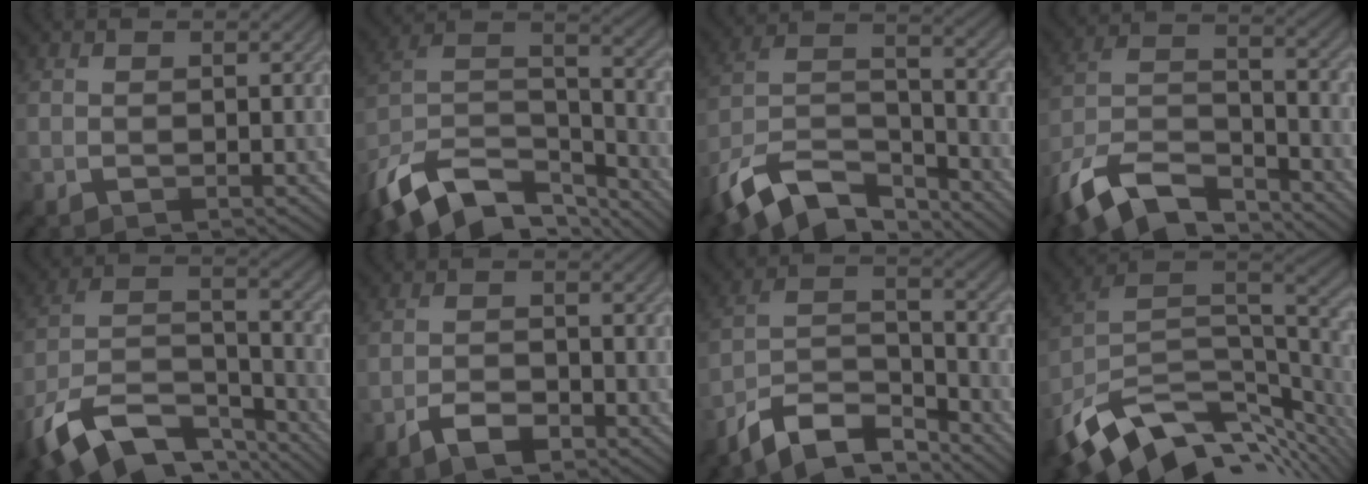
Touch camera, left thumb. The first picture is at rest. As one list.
[{"total": 15.4, "force": [-10.7, 7.5, 8.3], "torque": [-0.220, -0.007, -0.183]}, {"total": 13.5, "force": [-9.8, 5.5, 7.4], "torque": [-0.163, 0.000, -0.193]}, {"total": 13.2, "force": [-9.9, 4.9, 7.3], "torque": [-0.158, -0.002, -0.203]}, {"total": 14.7, "force": [-10.0, 6.1, 8.8], "torque": [-0.199, -0.010, -0.191]}, {"total": 3.3, "force": [-2.1, 1.1, 2.2], "torque": [-0.048, 0.003, -0.046]}, {"total": 9.9, "force": [-8.1, 2.9, 4.9], "torque": [-0.089, 0.009, -0.163]}, {"total": 15.0, "force": [-7.0, 8.2, 10.5], "torque": [-0.238, -0.022, -0.120]}]